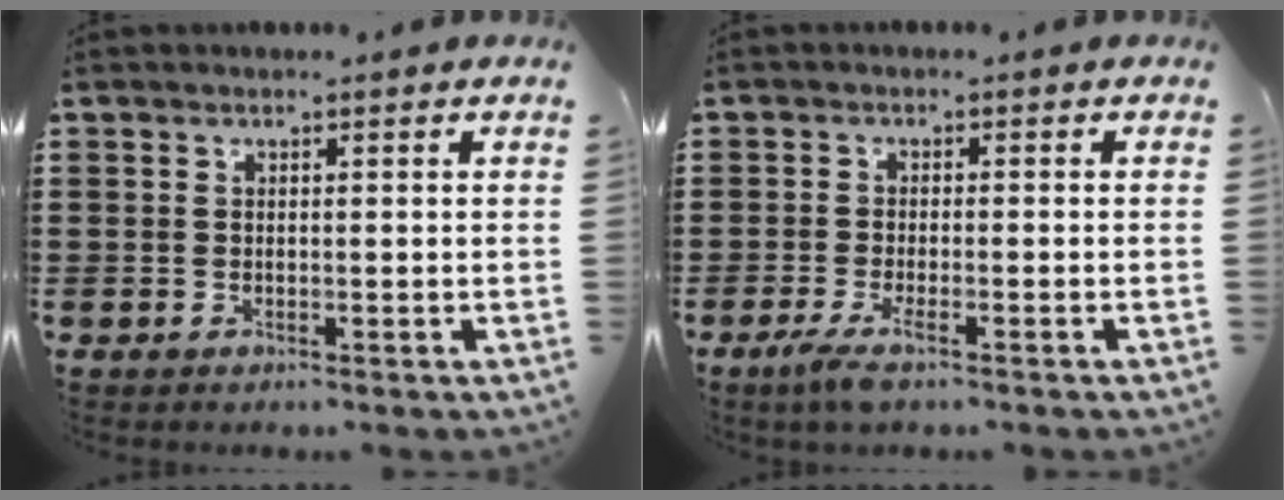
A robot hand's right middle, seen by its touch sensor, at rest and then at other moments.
{"total": 2.9, "force": [-1.6, 0.2, 2.4], "torque": [-0.062, -0.014, -0.033]}